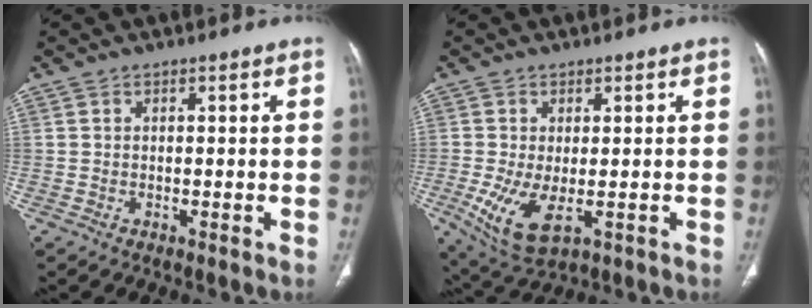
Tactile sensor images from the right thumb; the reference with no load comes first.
{"total": 8.3, "force": [-1.9, 3.7, 7.1], "torque": [-0.151, -0.022, -0.021]}